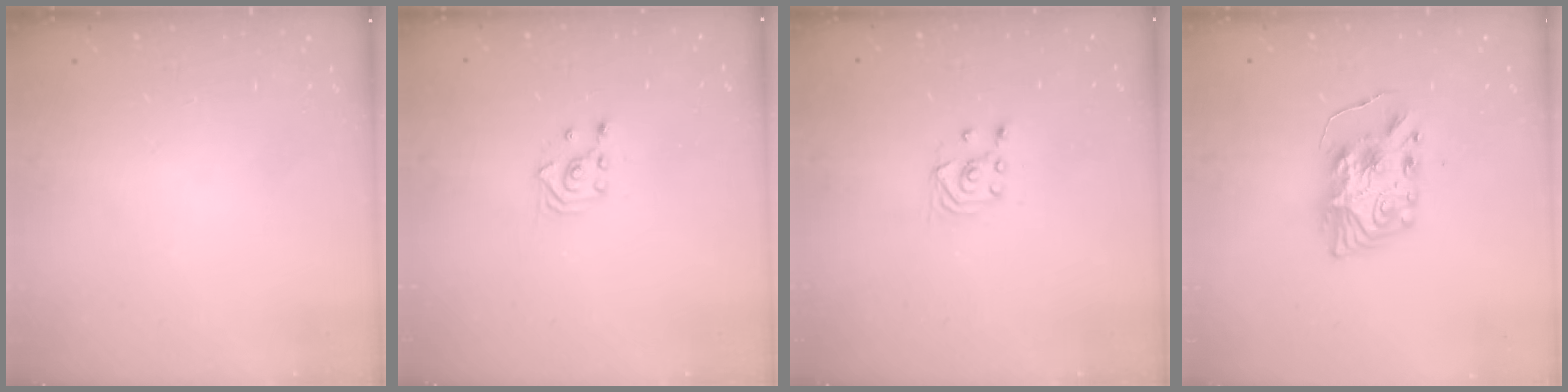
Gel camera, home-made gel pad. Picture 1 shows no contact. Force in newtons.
{"total": 2.9, "press": 2.9, "slide": 0.2}
{"total": 2.9, "press": 2.7, "slide": 1.0}
{"total": 9.5, "press": 9.5, "slide": 0.4}